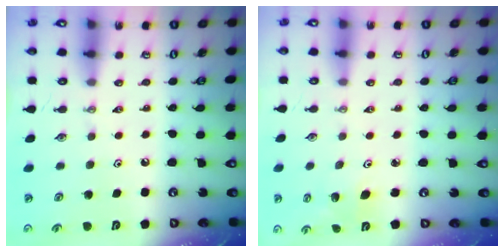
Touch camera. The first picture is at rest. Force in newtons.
{"total": 4.7, "press": 4.1, "slide": 2.1}